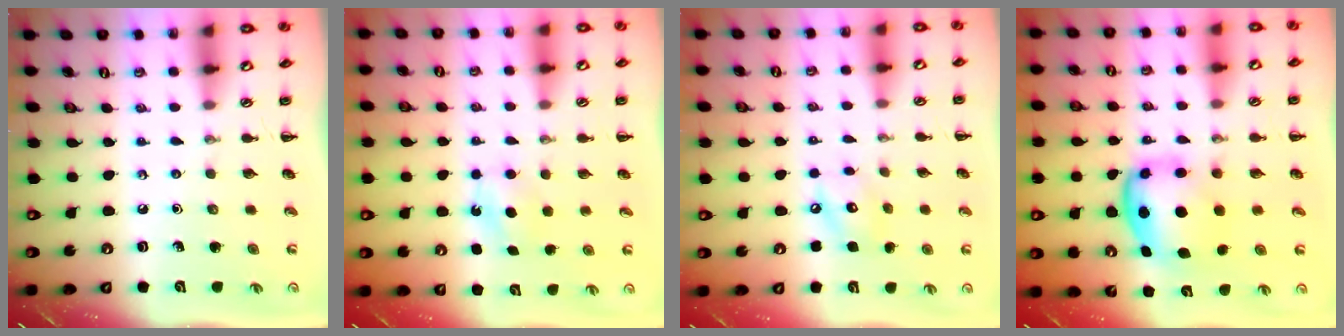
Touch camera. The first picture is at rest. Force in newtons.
{"total": 5.7, "press": 5.5, "slide": 1.5}
{"total": 8.6, "press": 8.5, "slide": 1.0}
{"total": 6.6, "press": 6.5, "slide": 1.1}